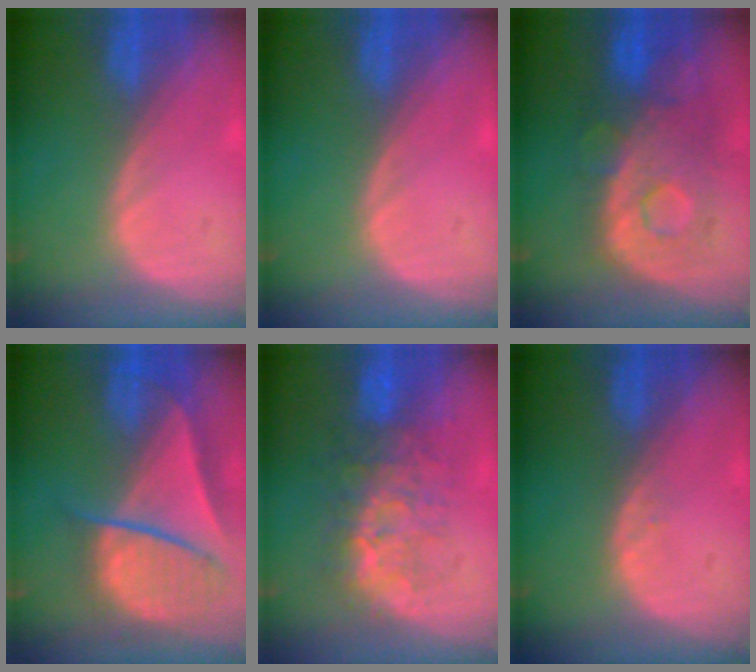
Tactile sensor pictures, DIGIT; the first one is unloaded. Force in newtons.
{"total": 0.0}
{"total": 10.1, "press": 9.2, "slide": 4.1}
{"total": 9.3, "press": 8.1, "slide": 4.7}
{"total": 8.2, "press": 7.9, "slide": 2.3}
{"total": 0.7, "press": 0.6, "slide": 0.2}